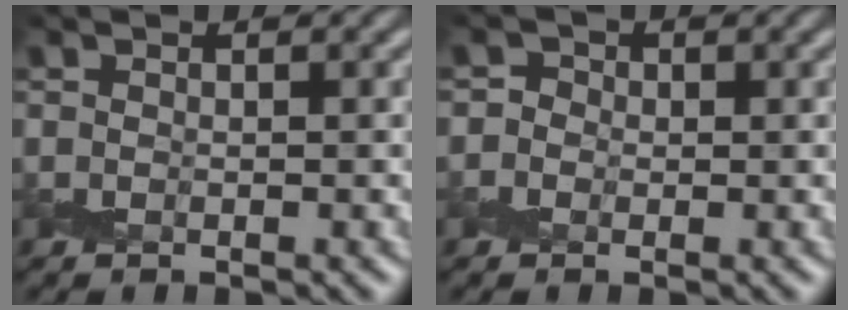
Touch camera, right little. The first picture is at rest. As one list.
[{"total": 1.6, "force": [-0.3, 1.5, 0.4], "torque": [0.003, 0.005, -0.014]}]